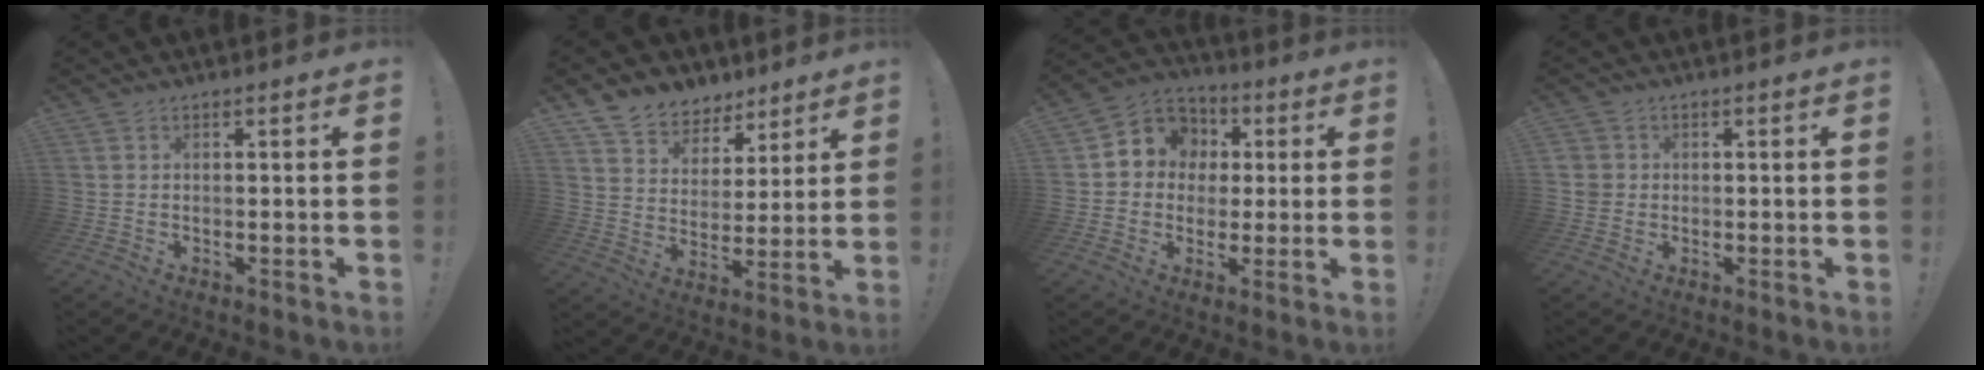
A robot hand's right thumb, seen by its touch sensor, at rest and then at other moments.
{"total": 9.1, "force": [6.8, 5.9, 1.0], "torque": [-0.028, -0.054, 0.136]}
{"total": 10.0, "force": [1.3, 9.3, 3.5], "torque": [-0.042, 0.002, 0.031]}
{"total": 3.2, "force": [-0.1, 3.0, 0.9], "torque": [-0.020, 0.003, -0.002]}